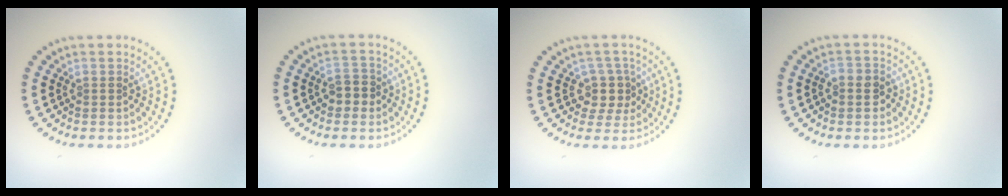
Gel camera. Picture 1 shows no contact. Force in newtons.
{"total": 1.9, "press": 1.8, "slide": 0.5}
{"total": 2.6, "press": 2.1, "slide": 1.5}
{"total": 1.4, "press": 1.3, "slide": 0.5}